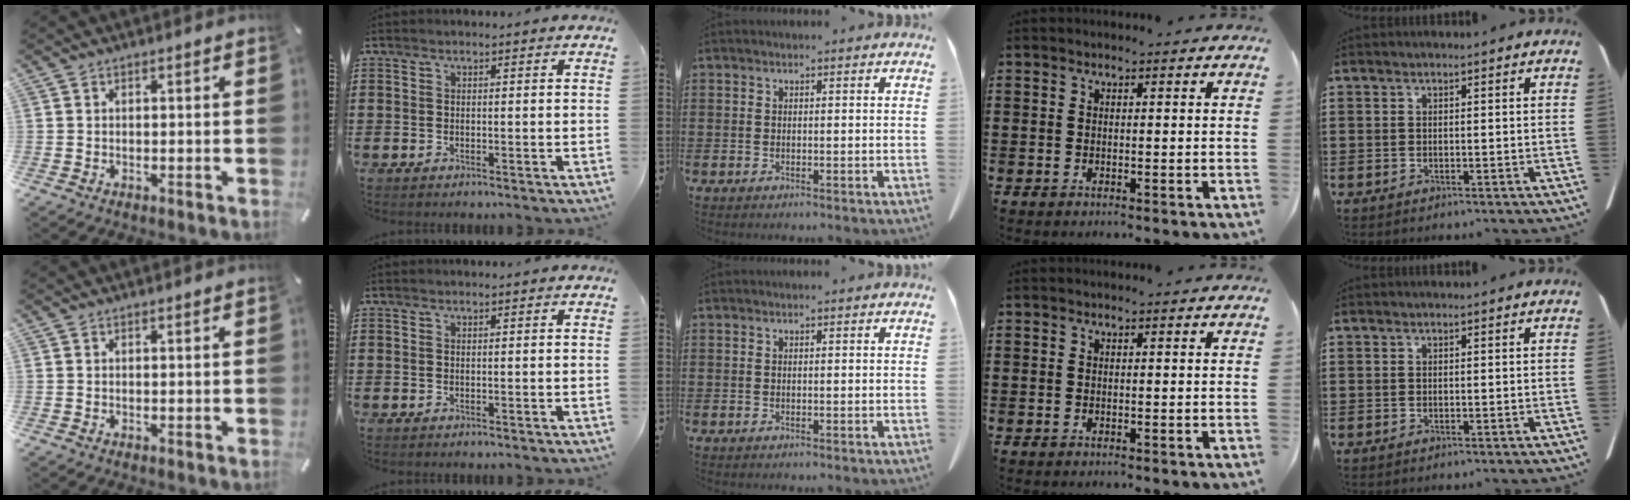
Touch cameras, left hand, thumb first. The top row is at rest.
{}